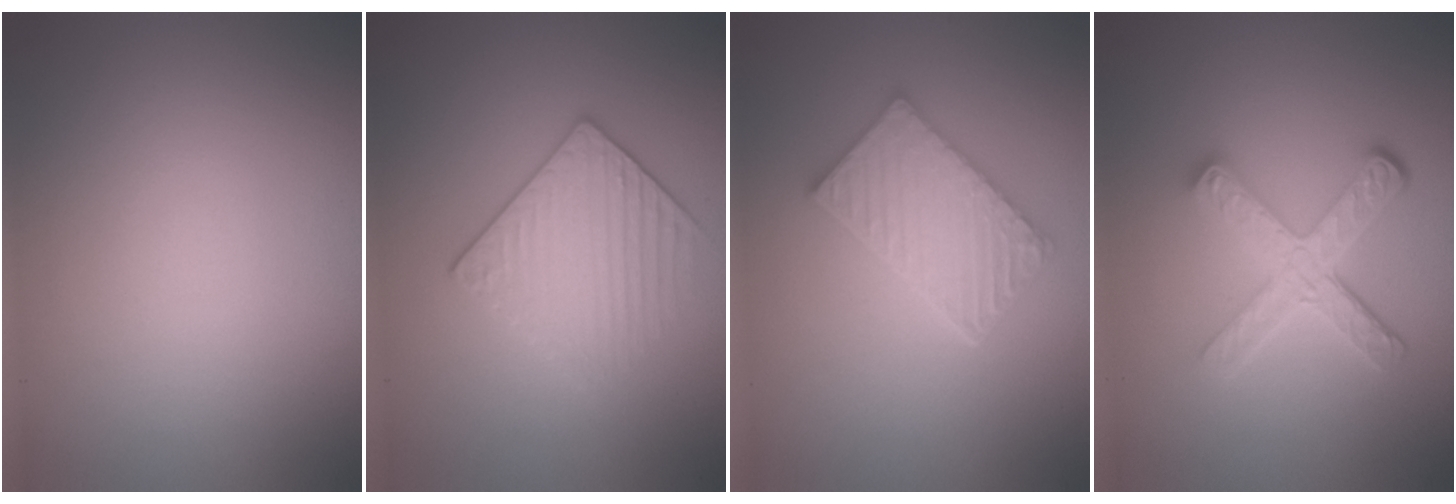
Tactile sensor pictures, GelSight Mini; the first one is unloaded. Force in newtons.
{"total": 3.2, "press": 3.1, "slide": 0.9}
{"total": 4.8, "press": 4.2, "slide": 2.5}
{"total": 4.9, "press": 3.5, "slide": 3.4}